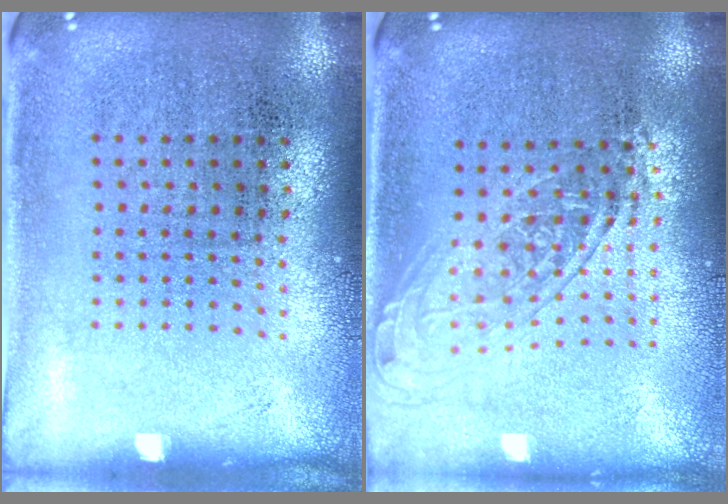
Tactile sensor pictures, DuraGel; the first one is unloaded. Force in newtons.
{"total": 1.7, "press": 1.4, "slide": 1.0}